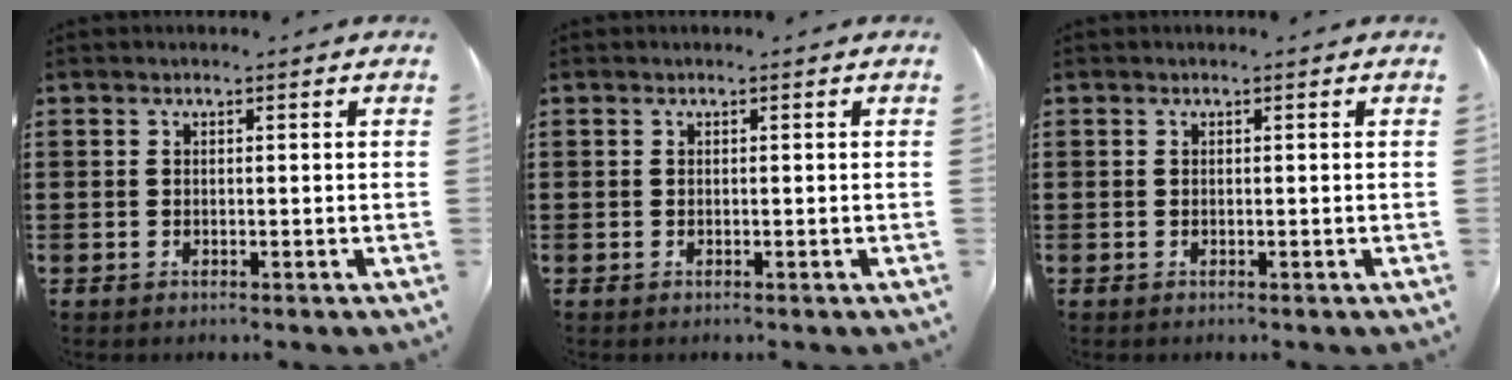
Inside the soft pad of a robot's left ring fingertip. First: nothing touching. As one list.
[{"total": 0.0}, {"total": 0.0}]